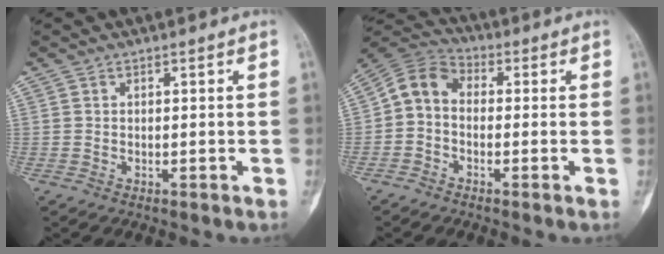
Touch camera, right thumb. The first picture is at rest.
{"total": 7.3, "force": [-0.6, 5.5, 4.7], "torque": [-0.076, 0.027, -0.033]}